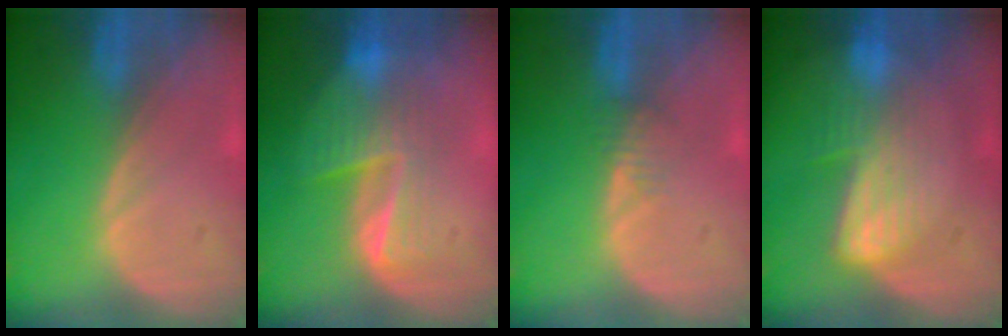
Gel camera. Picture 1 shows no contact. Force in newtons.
{"total": 6.8, "press": 6.3, "slide": 2.4}
{"total": 1.5, "press": 1.5, "slide": 0.2}
{"total": 7.0, "press": 6.1, "slide": 3.5}